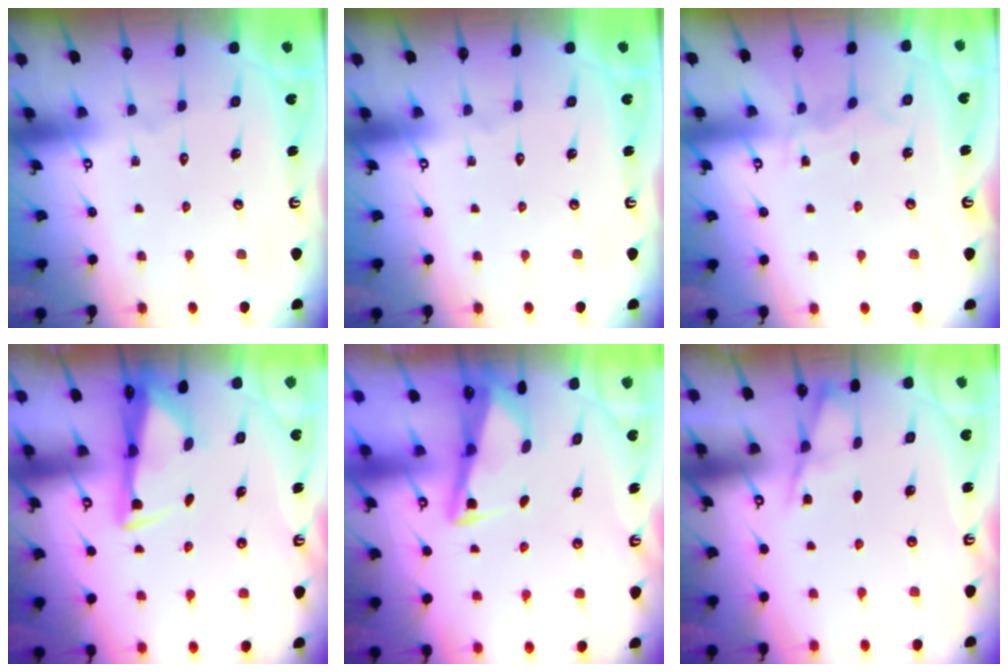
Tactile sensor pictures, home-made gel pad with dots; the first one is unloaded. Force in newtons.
{"total": 0.0}
{"total": 4.3, "press": 4.2, "slide": 0.6}
{"total": 3.1, "press": 2.9, "slide": 1.0}
{"total": 2.9, "press": 2.8, "slide": 0.4}
{"total": 2.2, "press": 2.1, "slide": 0.4}